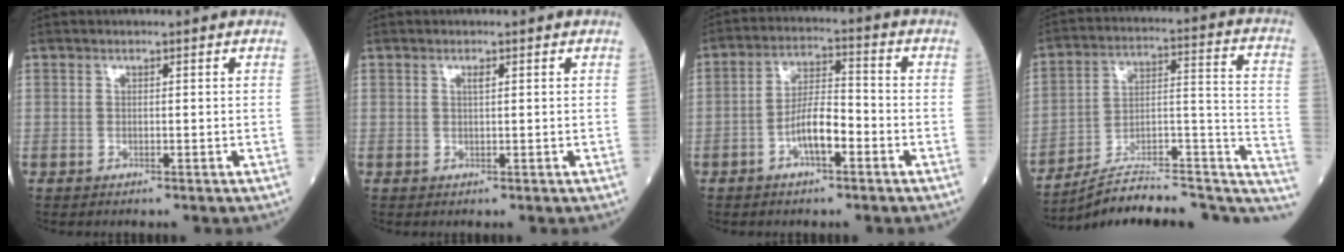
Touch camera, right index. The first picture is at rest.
{"total": 0.7, "force": [0.3, 0.1, 0.6], "torque": [-0.016, 0.000, 0.005]}
{"total": 6.8, "force": [-2.8, 1.9, 5.8], "torque": [-0.113, 0.014, -0.054]}
{"total": 21.1, "force": [-17.5, 5.0, 10.7], "torque": [-0.101, 0.059, -0.255]}